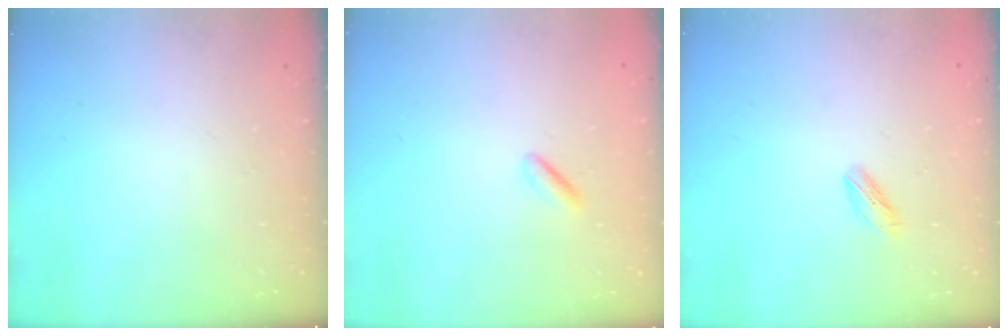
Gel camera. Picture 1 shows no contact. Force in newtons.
{"total": 0.6, "press": 0.0, "slide": 0.6}
{"total": 4.1, "press": 3.9, "slide": 1.2}